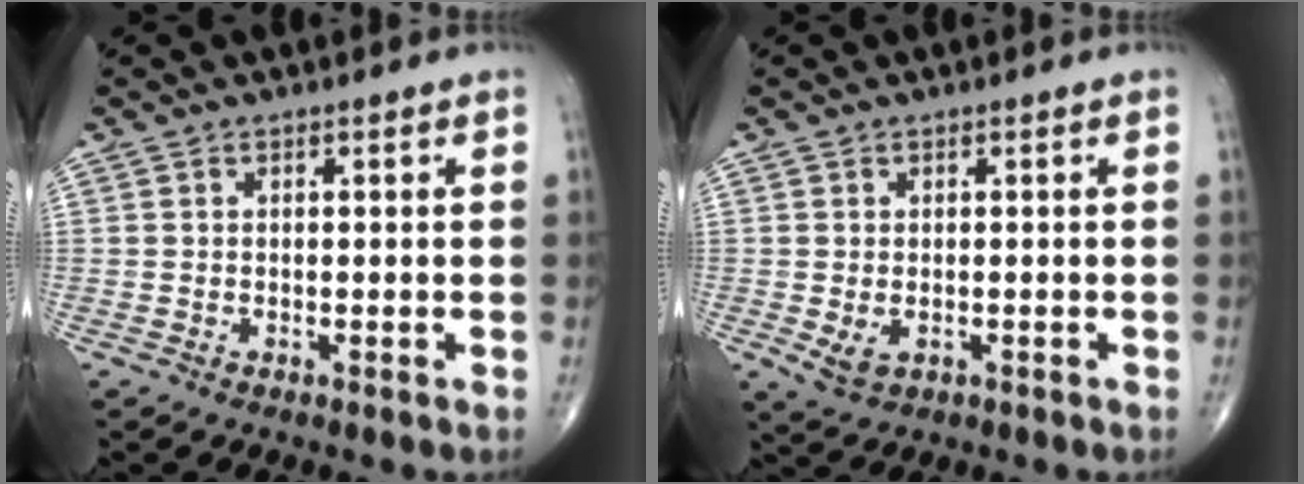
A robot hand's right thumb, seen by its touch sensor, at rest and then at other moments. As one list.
[{"total": 3.0, "force": [-0.6, 2.0, 2.2], "torque": [-0.040, -0.007, -0.002]}]